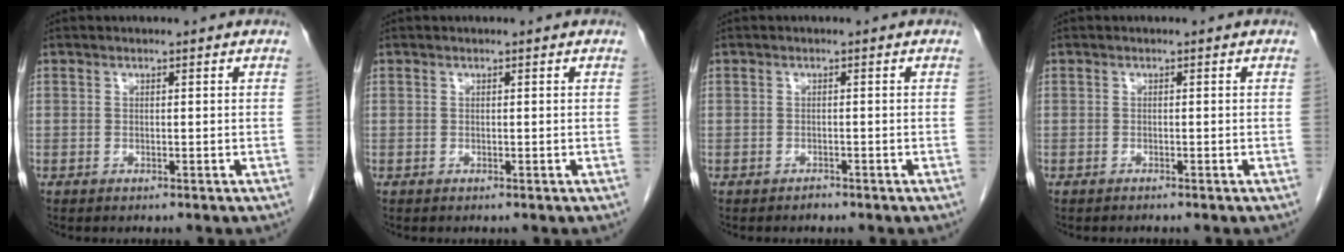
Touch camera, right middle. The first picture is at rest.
{"total": 0.0}
{"total": 0.9, "force": [-0.8, 0.3, 0.2], "torque": [-0.006, 0.001, -0.012]}
{"total": 0.5, "force": [-0.5, 0.0, 0.2], "torque": [-0.006, -0.001, -0.008]}